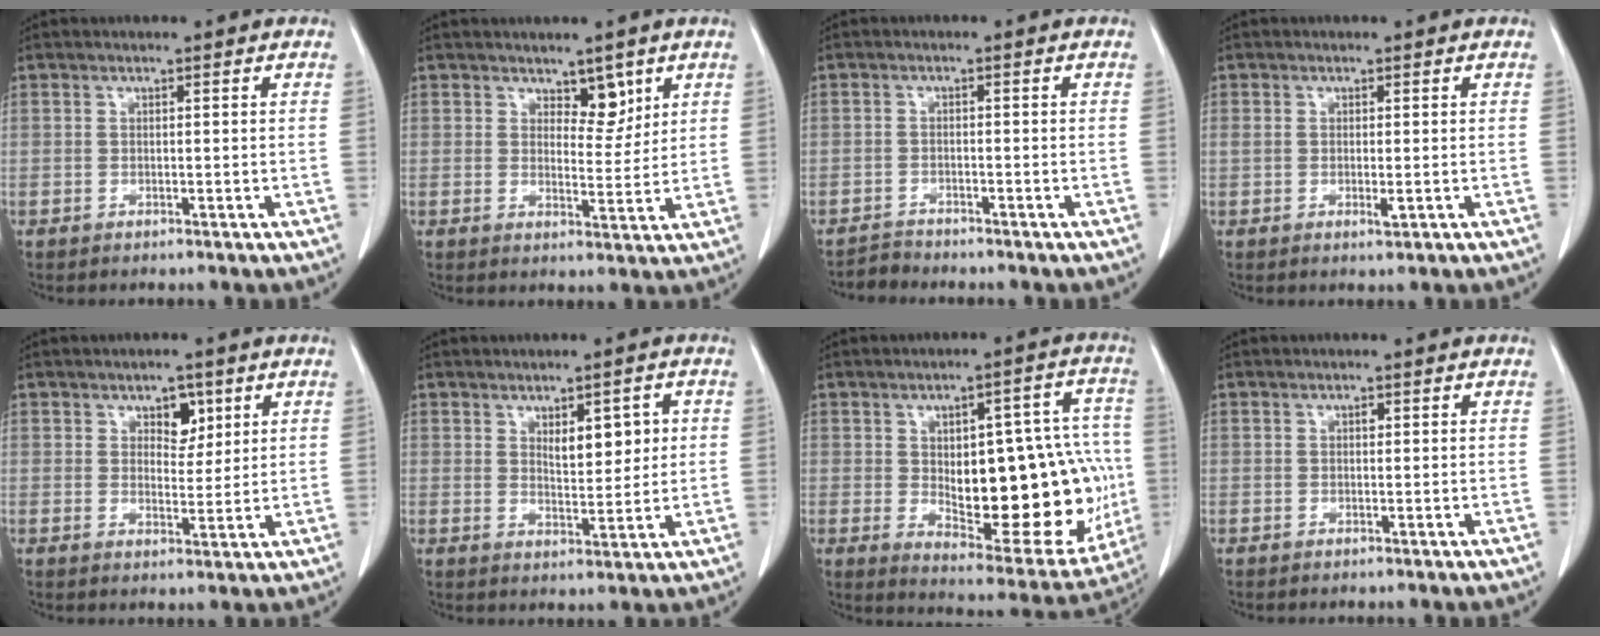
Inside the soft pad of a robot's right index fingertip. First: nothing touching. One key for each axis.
{"total": 4.0, "fx": 2.6, "fy": 2.0, "fz": 2.3, "tx": -0.023, "ty": -0.007, "tz": 0.041}
{"total": 1.9, "fx": -1.8, "fy": 0.0, "fz": -0.6, "tx": 0.014, "ty": -0.008, "tz": -0.034}
{"total": 1.8, "fx": -0.1, "fy": 0.7, "fz": 1.6, "tx": -0.031, "ty": -0.004, "tz": 0.001}
{"total": 4.5, "fx": 2.2, "fy": 2.8, "fz": 2.8, "tx": -0.034, "ty": 0.005, "tz": 0.034}
{"total": 5.5, "fx": 1.6, "fy": 2.3, "fz": 4.7, "tx": -0.070, "ty": 0.003, "tz": 0.031}
{"total": 23.6, "fx": -1.6, "fy": 9.5, "fz": 21.5, "tx": -0.247, "ty": 0.021, "tz": 0.011}
{"total": 0.5, "fx": 0.1, "fy": 0.3, "fz": 0.4, "tx": -0.008, "ty": 0.001, "tz": 0.002}